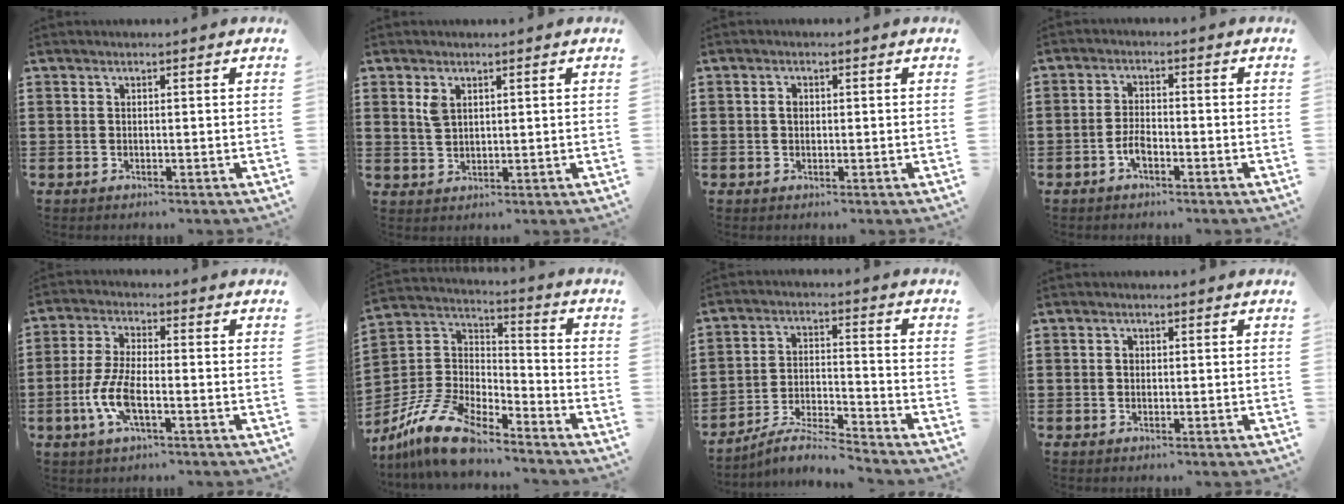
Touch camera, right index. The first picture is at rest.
{"total": 2.4, "force": [1.3, 1.3, 1.6], "torque": [-0.036, 0.003, 0.024]}
{"total": 1.4, "force": [0.2, 1.0, 1.0], "torque": [-0.022, 0.006, 0.002]}
{"total": 2.8, "force": [-1.6, 1.1, 2.1], "torque": [-0.050, 0.001, -0.034]}
{"total": 6.9, "force": [-2.3, 2.4, 6.1], "torque": [-0.140, -0.010, -0.047]}
{"total": 13.2, "force": [-11.2, 3.8, 5.8], "torque": [-0.144, 0.032, -0.224]}
{"total": 5.8, "force": [-5.5, 0.0, 1.8], "torque": [-0.044, -0.007, -0.108]}
{"total": 0.8, "force": [0.0, 0.6, 0.5], "torque": [-0.012, 0.001, 0.001]}